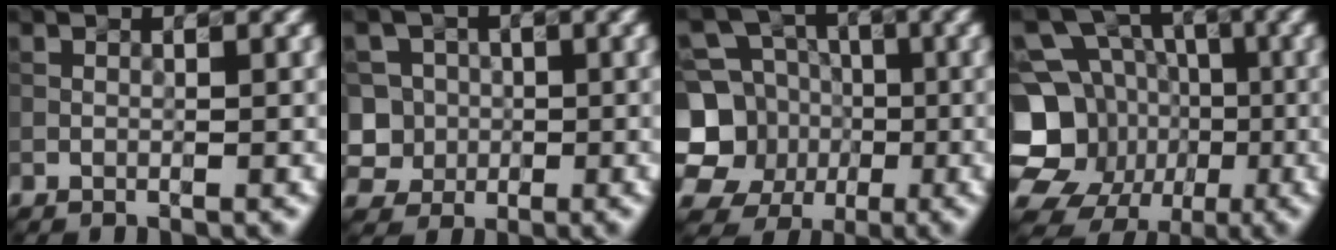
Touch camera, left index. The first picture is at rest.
{"total": 6.0, "force": [-0.7, 5.7, 1.7], "torque": [-0.027, 0.027, -0.030]}
{"total": 9.0, "force": [-1.7, 8.4, 2.8], "torque": [-0.069, 0.003, -0.061]}
{"total": 15.0, "force": [-4.1, 13.6, 5.0], "torque": [-0.135, -0.018, -0.084]}